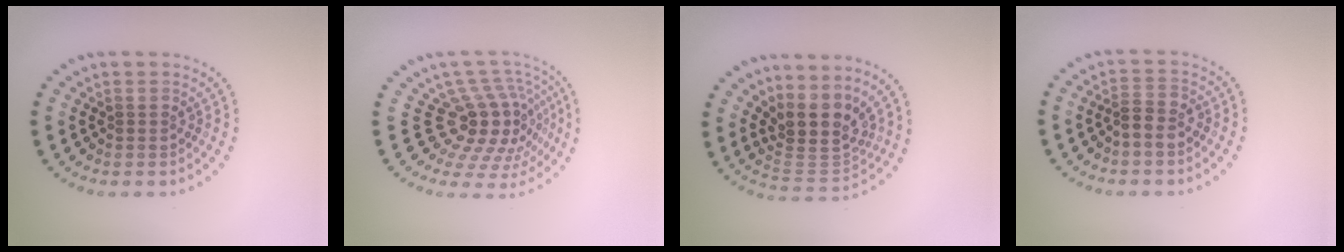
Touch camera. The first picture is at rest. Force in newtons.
{"total": 5.5, "press": 4.0, "slide": 3.8}
{"total": 4.2, "press": 3.4, "slide": 2.5}
{"total": 2.1, "press": 2.0, "slide": 0.8}